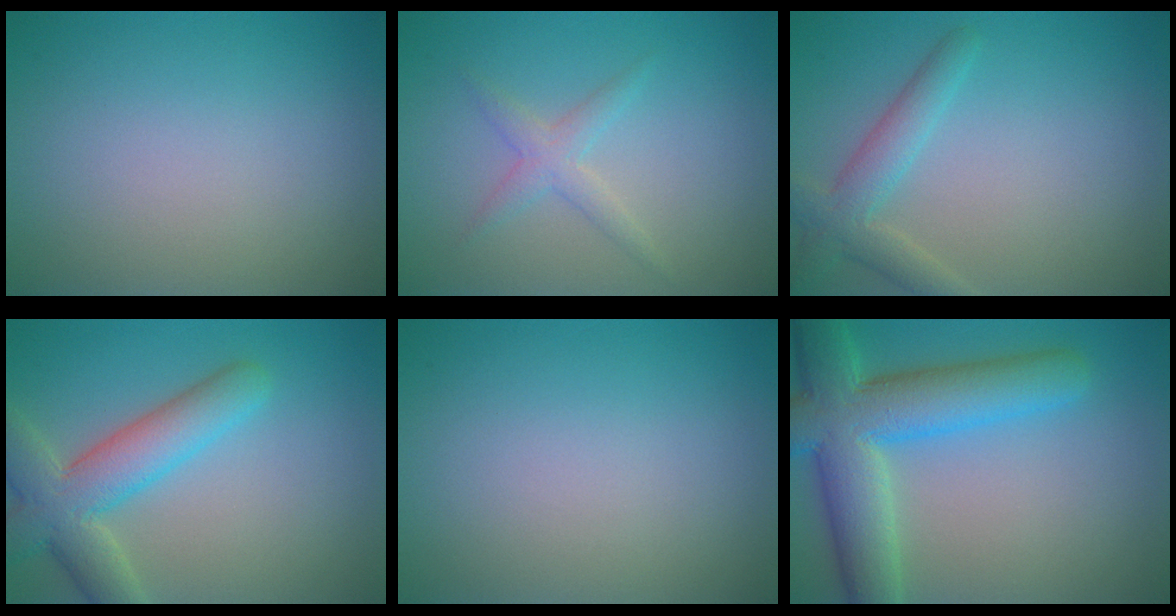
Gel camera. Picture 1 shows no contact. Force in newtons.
{"total": 1.8, "press": 1.8, "slide": 0.1}
{"total": 3.2, "press": 3.2, "slide": 0.2}
{"total": 6.3, "press": 6.3, "slide": 0.3}
{"total": 0.0}
{"total": 9.4, "press": 9.4, "slide": 0.6}